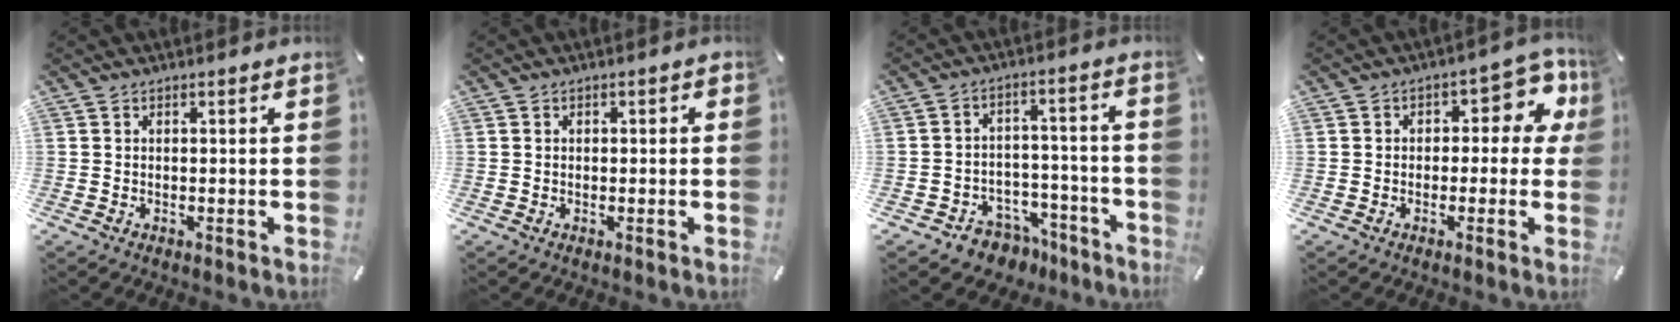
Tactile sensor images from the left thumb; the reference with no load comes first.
{"total": 0.9, "force": [-0.2, 0.8, 0.3], "torque": [-0.006, 0.005, -0.006]}
{"total": 6.8, "force": [-4.0, 5.4, 1.4], "torque": [-0.018, 0.027, -0.065]}
{"total": 9.0, "force": [1.9, 5.5, 6.9], "torque": [-0.081, -0.005, 0.028]}